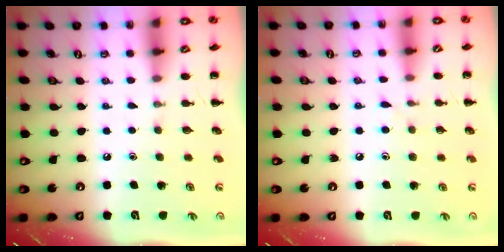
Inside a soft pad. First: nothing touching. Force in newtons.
{"total": 3.9, "press": 3.5, "slide": 1.8}